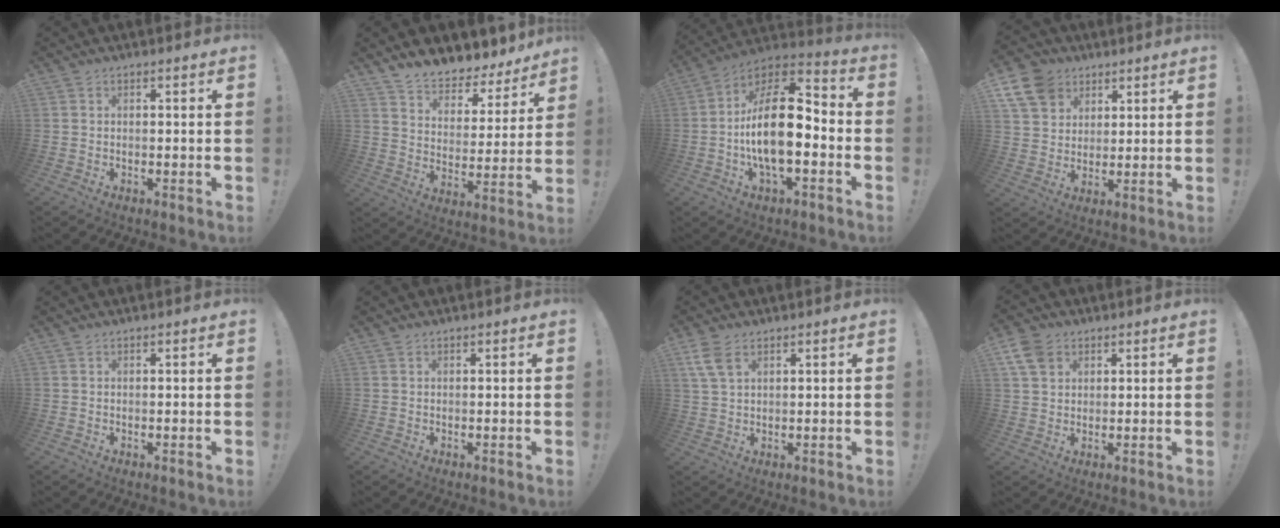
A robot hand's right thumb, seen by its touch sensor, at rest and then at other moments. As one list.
[{"total": 8.4, "force": [7.8, 2.8, 1.2], "torque": [-0.030, -0.078, 0.143]}, {"total": 18.6, "force": [-3.1, 8.3, 16.3], "torque": [-0.295, 0.016, -0.052]}, {"total": 11.9, "force": [6.0, 9.2, 4.5], "torque": [-0.087, -0.031, 0.120]}, {"total": 0.0}, {"total": 0.0}, {"total": 6.0, "force": [3.2, 3.0, 4.1], "torque": [-0.089, -0.006, 0.062]}, {"total": 7.4, "force": [3.6, 5.5, 3.5], "torque": [-0.077, -0.007, 0.073]}]